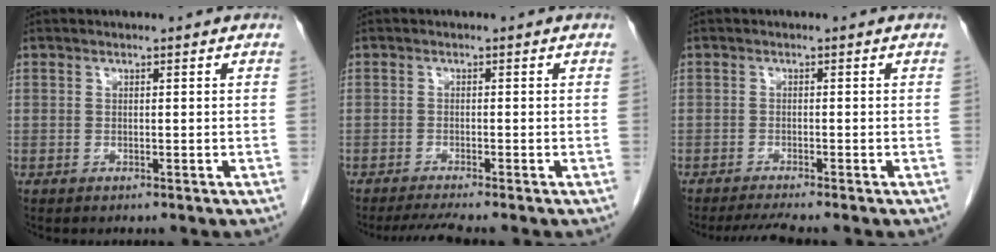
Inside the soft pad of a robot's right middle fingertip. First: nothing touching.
{"total": 3.5, "force": [-3.0, -0.7, 1.6], "torque": [-0.030, -0.013, -0.054]}
{"total": 3.3, "force": [-2.9, -0.7, 1.4], "torque": [-0.027, -0.012, -0.052]}